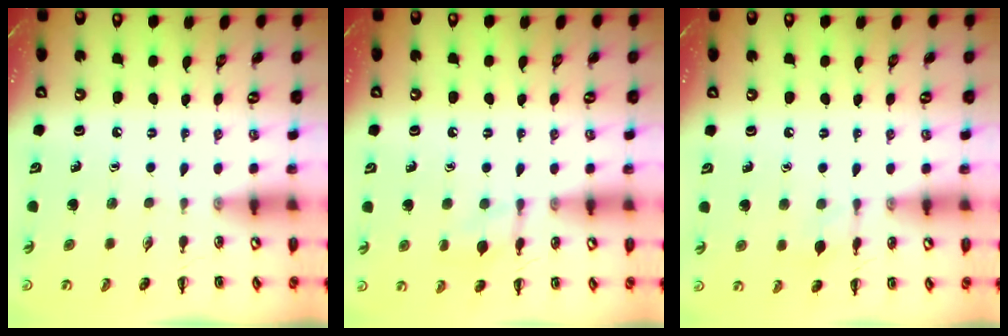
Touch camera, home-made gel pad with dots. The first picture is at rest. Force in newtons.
{"total": 8.4, "press": 8.3, "slide": 1.6}
{"total": 5.5, "press": 5.3, "slide": 1.4}